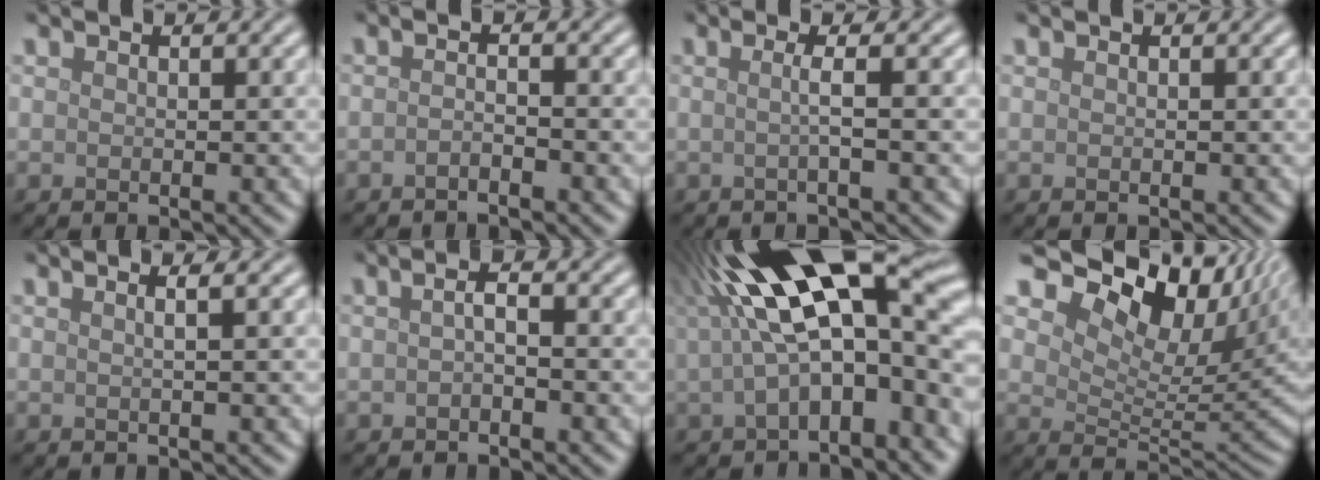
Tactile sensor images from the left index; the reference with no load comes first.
{"total": 1.2, "force": [-0.9, 0.2, 0.9], "torque": [-0.016, 0.000, -0.020]}
{"total": 2.0, "force": [-0.1, 0.5, 2.0], "torque": [-0.030, 0.000, -0.010]}
{"total": 0.0}
{"total": 2.1, "force": [0.7, 0.8, 1.9], "torque": [-0.013, 0.002, -0.015]}
{"total": 1.3, "force": [-0.3, 0.3, 1.2], "torque": [-0.024, 0.002, -0.008]}
{"total": 16.3, "force": [3.7, 7.0, 14.3], "torque": [-0.214, 0.020, 0.071]}
{"total": 12.6, "force": [8.5, 6.0, 7.2], "torque": [-0.131, 0.023, 0.146]}